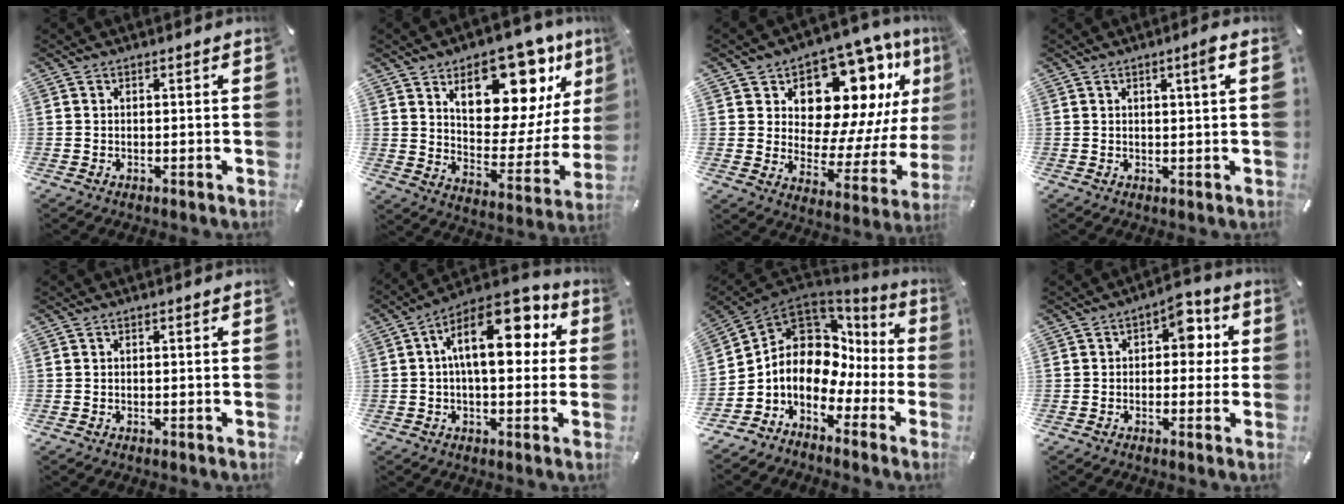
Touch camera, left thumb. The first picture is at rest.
{"total": 20.4, "force": [12.7, 11.0, 11.7], "torque": [-0.154, -0.088, 0.211]}
{"total": 17.0, "force": [10.2, 10.2, 8.9], "torque": [-0.119, -0.091, 0.175]}
{"total": 3.0, "force": [1.3, 0.3, 2.7], "torque": [-0.047, -0.002, 0.018]}
{"total": 0.0}
{"total": 15.8, "force": [4.2, 7.9, 13.0], "torque": [-0.192, -0.020, 0.069]}
{"total": 10.5, "force": [1.8, 8.7, 5.6], "torque": [-0.118, -0.044, 0.025]}
{"total": 7.0, "force": [1.2, 4.6, 5.2], "torque": [-0.048, -0.005, 0.008]}